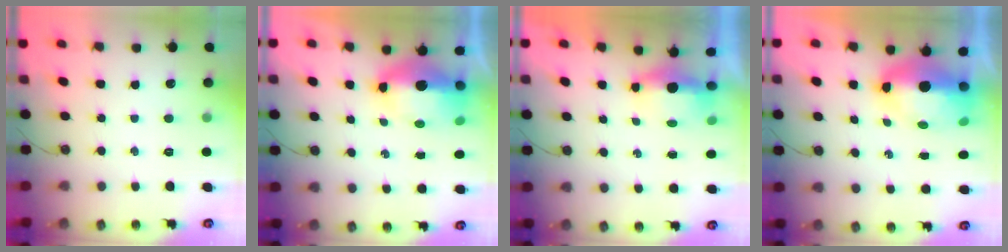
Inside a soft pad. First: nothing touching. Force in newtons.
{"total": 11.5, "press": 11.4, "slide": 1.2}
{"total": 4.9, "press": 4.8, "slide": 1.2}
{"total": 11.9, "press": 11.8, "slide": 1.7}